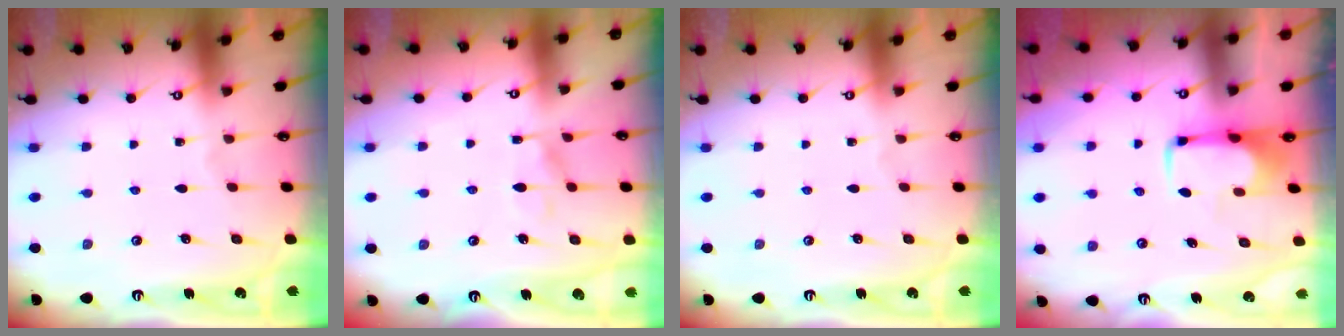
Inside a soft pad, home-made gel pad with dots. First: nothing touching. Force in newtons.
{"total": 7.2, "press": 7.2, "slide": 0.2}
{"total": 0.0}
{"total": 1.8, "press": 1.8, "slide": 0.5}